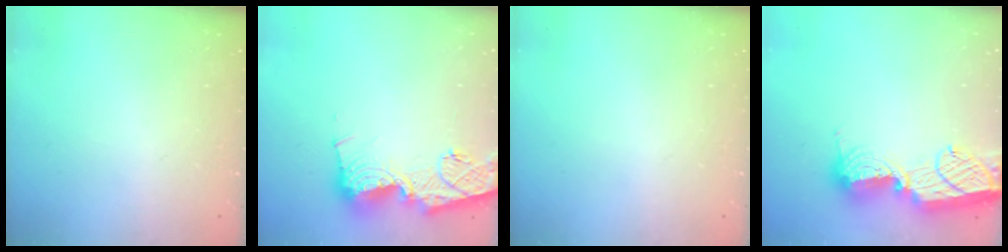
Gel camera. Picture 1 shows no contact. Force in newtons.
{"total": 16.1, "press": 16.0, "slide": 1.6}
{"total": 0.0}
{"total": 15.2, "press": 15.1, "slide": 1.3}